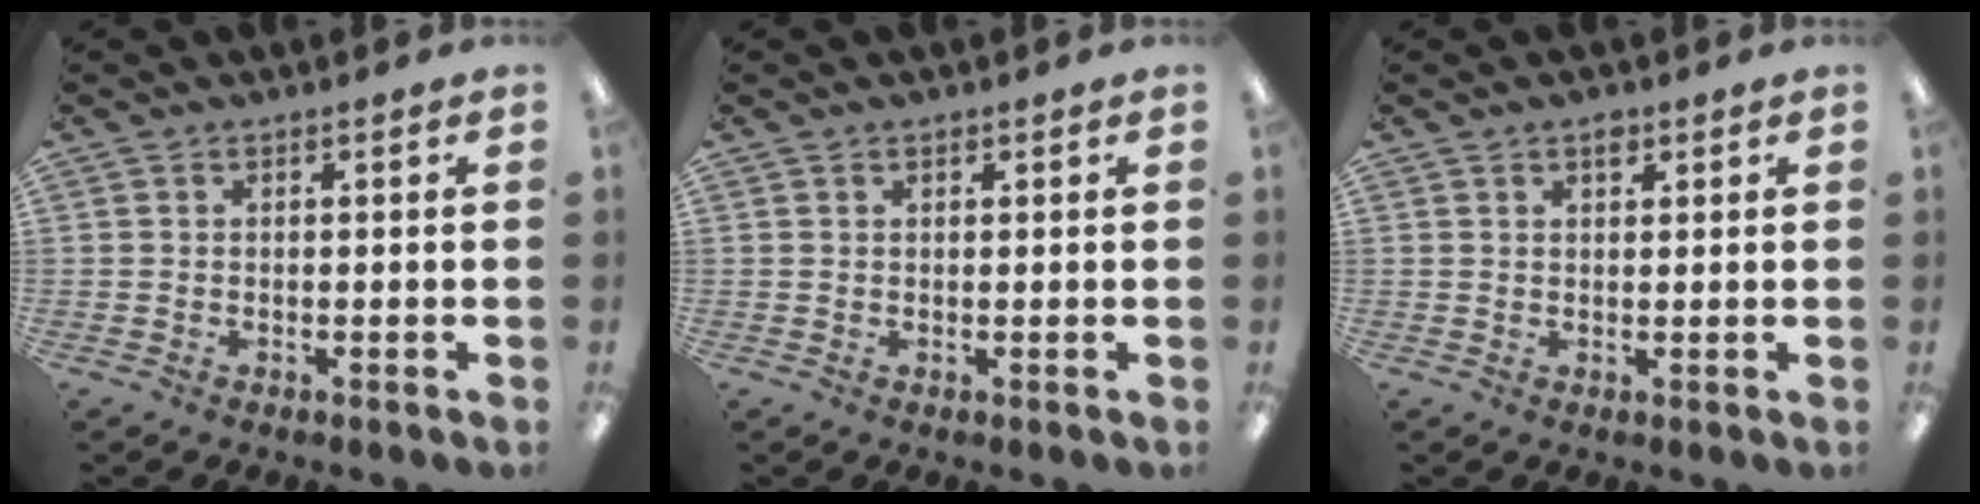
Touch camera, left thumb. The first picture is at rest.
{"total": 0.7, "force": [0.6, 0.3, 0.3], "torque": [-0.007, 0.001, 0.011]}
{"total": 2.3, "force": [1.6, 1.1, 1.2], "torque": [-0.002, -0.009, 0.023]}